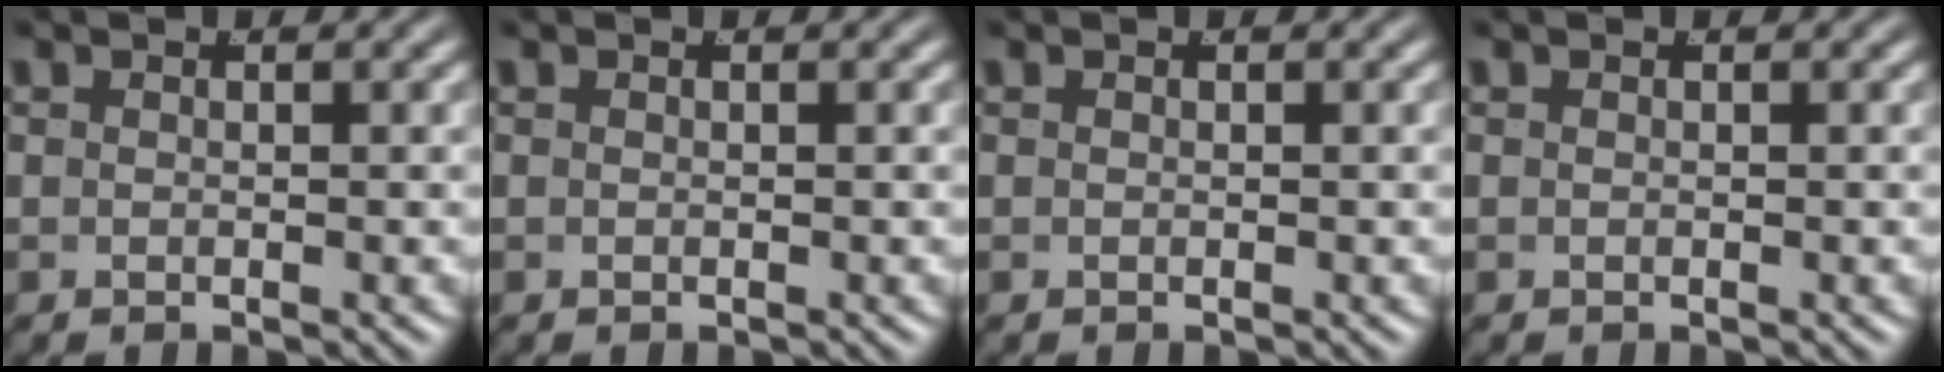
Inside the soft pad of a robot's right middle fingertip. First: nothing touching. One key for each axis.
{"total": 0.0}
{"total": 0.0}
{"total": 0.0}